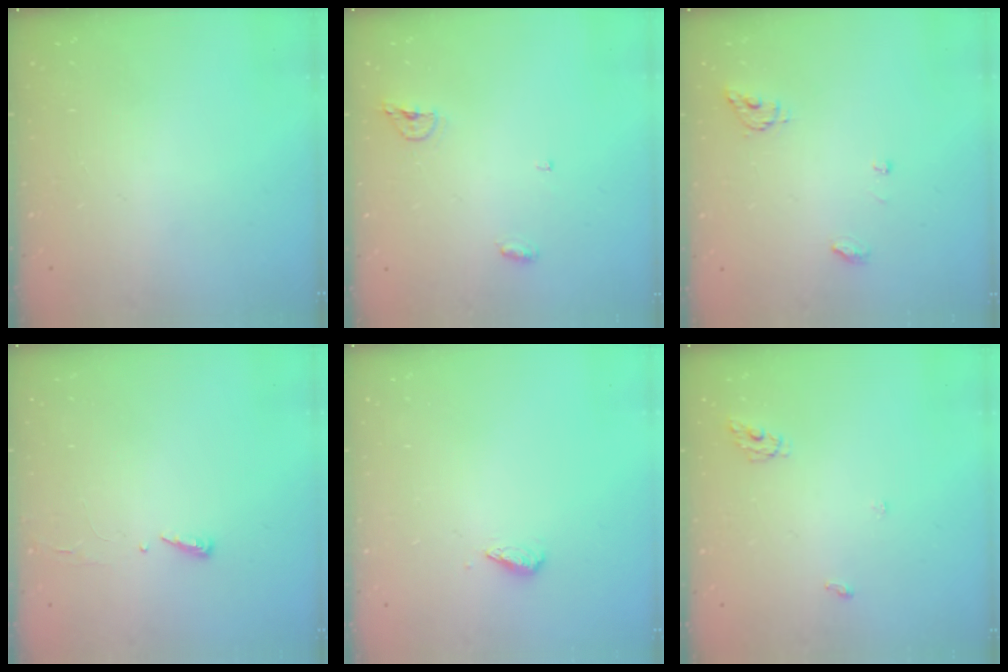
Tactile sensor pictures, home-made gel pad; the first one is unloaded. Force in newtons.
{"total": 4.8, "press": 4.7, "slide": 1.1}
{"total": 5.2, "press": 5.2, "slide": 0.0}
{"total": 2.9, "press": 2.9, "slide": 0.4}
{"total": 2.7, "press": 2.7, "slide": 0.6}
{"total": 4.4, "press": 4.4, "slide": 0.3}